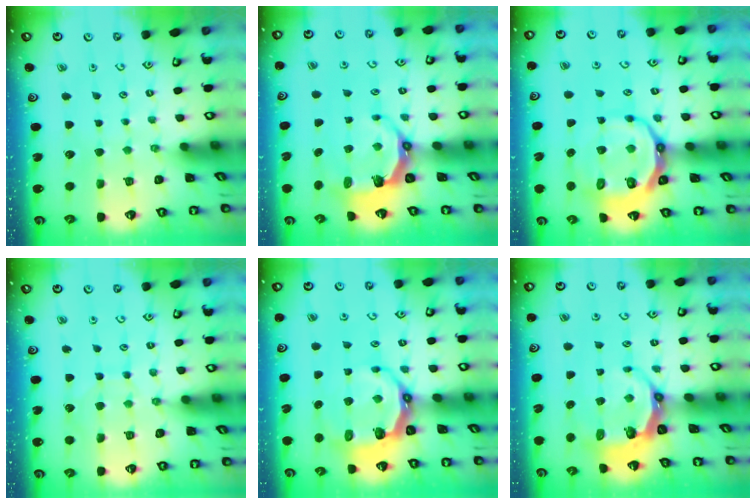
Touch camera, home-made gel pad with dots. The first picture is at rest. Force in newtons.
{"total": 6.2, "press": 4.7, "slide": 4.1}
{"total": 14.6, "press": 14.2, "slide": 3.3}
{"total": 4.8, "press": 4.8, "slide": 0.6}
{"total": 8.0, "press": 6.8, "slide": 4.1}
{"total": 6.8, "press": 5.8, "slide": 3.7}